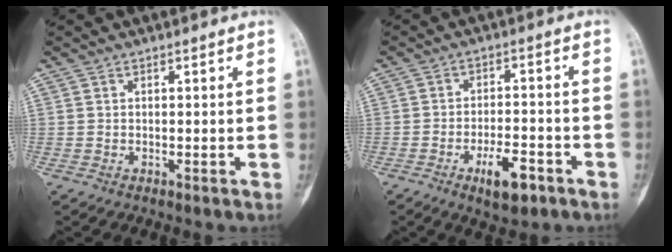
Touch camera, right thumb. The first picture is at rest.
{"total": 7.3, "force": [-3.9, 2.9, 5.4], "torque": [-0.077, 0.021, -0.058]}